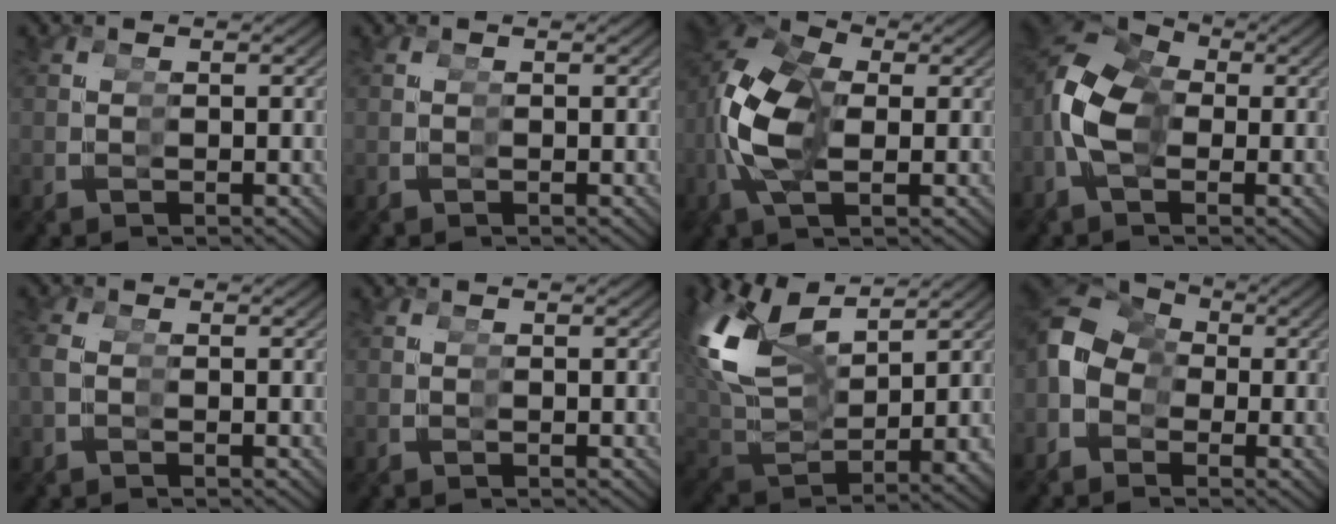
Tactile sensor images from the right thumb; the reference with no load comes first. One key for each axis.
{"total": 0.0}
{"total": 9.6, "fx": -0.6, "fy": 6.8, "fz": 6.7, "tx": -0.157, "ty": -0.034, "tz": -0.003}
{"total": 10.7, "fx": -0.2, "fy": 8.0, "fz": 7.1, "tx": -0.141, "ty": -0.014, "tz": -0.007}
{"total": 1.1, "fx": -0.4, "fy": 0.8, "fz": 0.6, "tx": -0.032, "ty": -0.005, "tz": -0.006}
{"total": 0.0}
{"total": 10.4, "fx": 1.9, "fy": 6.8, "fz": 7.7, "tx": -0.182, "ty": -0.028, "tz": 0.047}
{"total": 10.5, "fx": 0.5, "fy": 8.5, "fz": 6.1, "tx": -0.099, "ty": -0.003, "tz": -0.004}